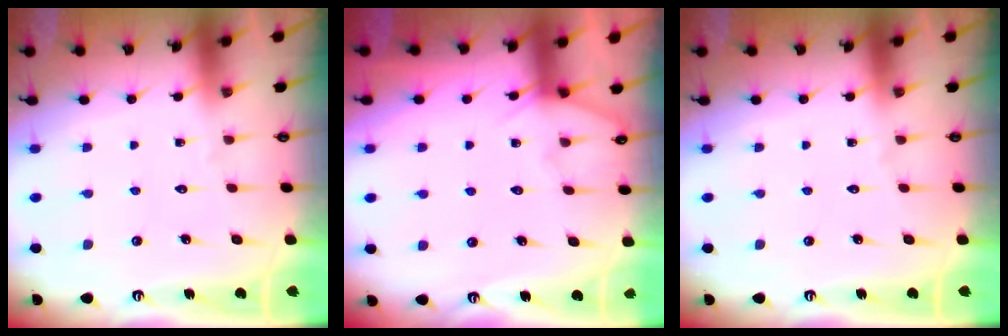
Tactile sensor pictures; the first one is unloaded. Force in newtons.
{"total": 5.3, "press": 5.3, "slide": 0.7}
{"total": 0.0}